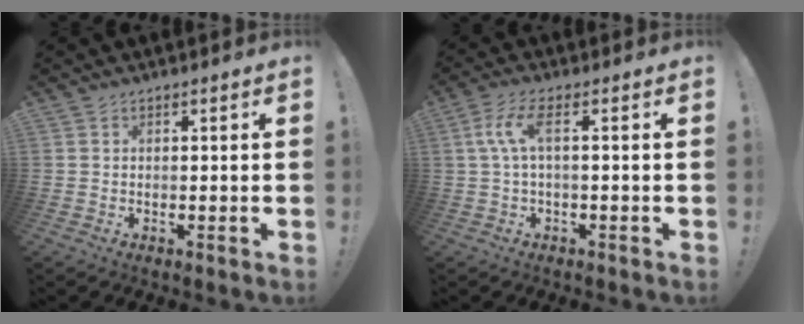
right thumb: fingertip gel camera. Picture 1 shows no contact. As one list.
[{"total": 6.7, "force": [0.9, 1.6, 6.4], "torque": [-0.132, -0.002, 0.014]}]